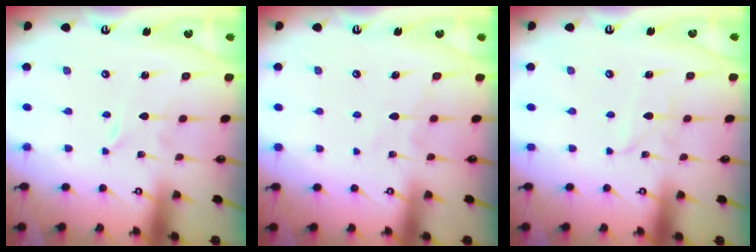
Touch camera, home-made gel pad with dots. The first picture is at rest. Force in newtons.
{"total": 5.3, "press": 5.2, "slide": 0.7}
{"total": 2.1, "press": 2.1, "slide": 0.1}